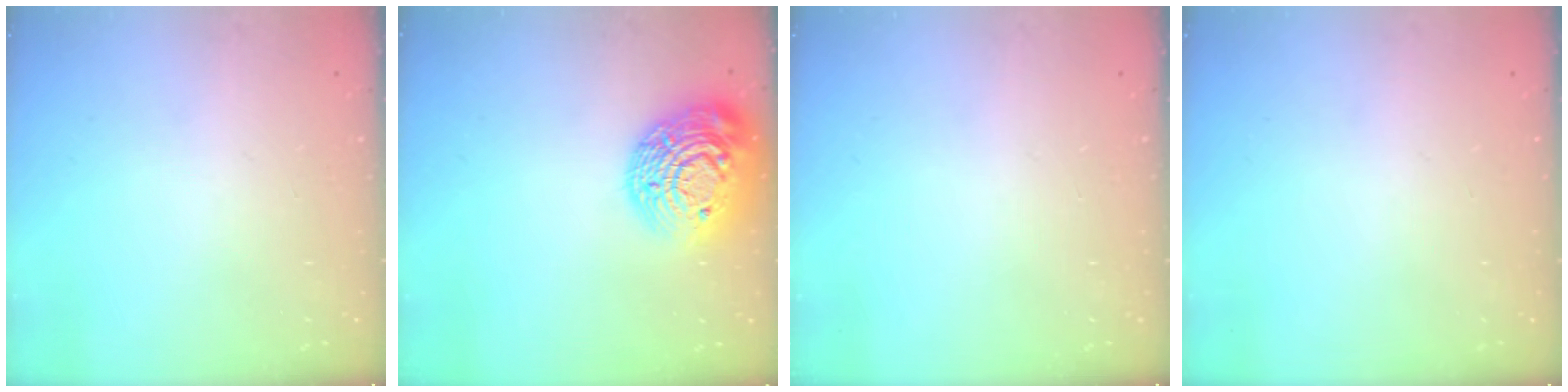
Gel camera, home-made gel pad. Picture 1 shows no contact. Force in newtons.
{"total": 21.4, "press": 21.3, "slide": 1.4}
{"total": 0.0}
{"total": 0.0}